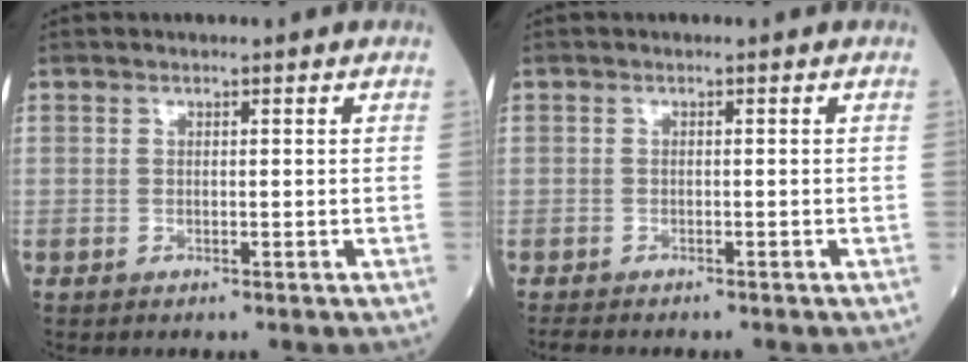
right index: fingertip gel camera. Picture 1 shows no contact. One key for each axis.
{"total": 1.9, "fx": -1.8, "fy": 0.7, "fz": 0.4, "tx": -0.011, "ty": -0.003, "tz": -0.029}